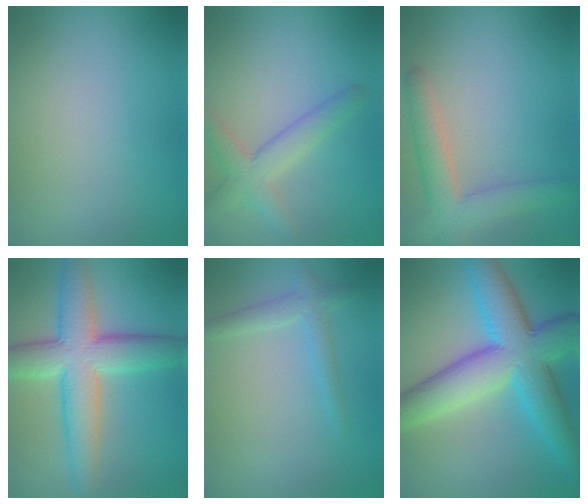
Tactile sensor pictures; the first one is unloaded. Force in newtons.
{"total": 3.6, "press": 3.6, "slide": 0.1}
{"total": 4.7, "press": 4.6, "slide": 0.5}
{"total": 8.6, "press": 8.6, "slide": 0.5}
{"total": 2.1, "press": 2.1, "slide": 0.1}
{"total": 11.5, "press": 11.5, "slide": 0.2}